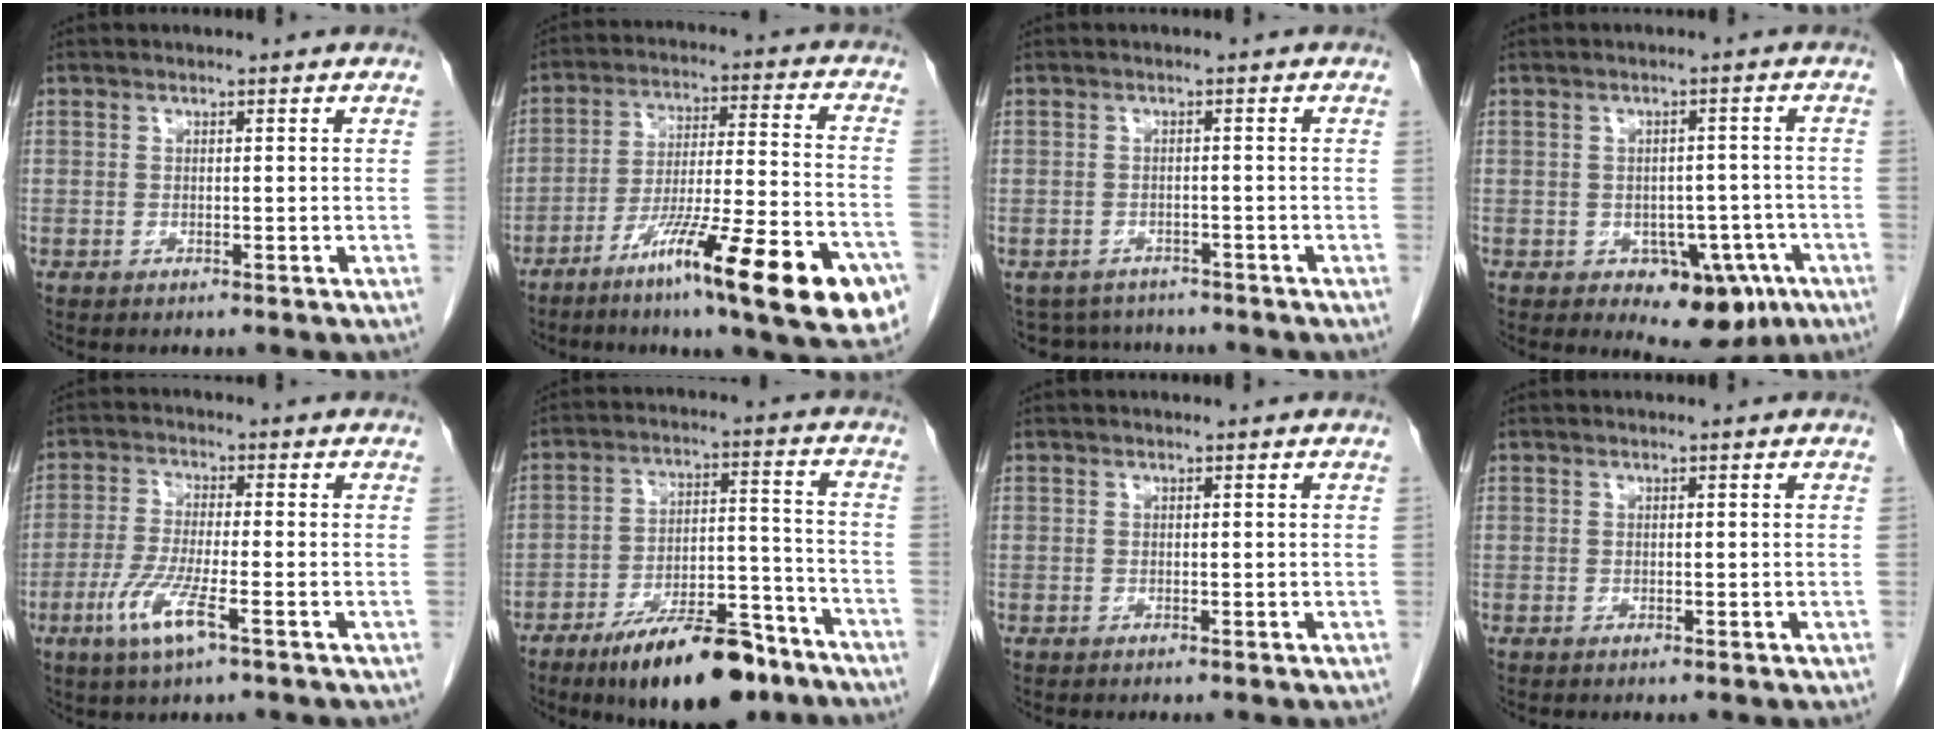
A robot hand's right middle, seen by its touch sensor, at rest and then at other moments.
{"total": 20.8, "force": [-11.3, 1.7, 17.4], "torque": [-0.216, -0.020, -0.175]}
{"total": 6.1, "force": [-5.5, 2.6, 0.3], "torque": [-0.005, 0.005, -0.074]}
{"total": 8.0, "force": [-3.9, 4.7, 5.1], "torque": [-0.044, 0.009, -0.040]}
{"total": 7.1, "force": [-3.3, 0.6, 6.3], "torque": [-0.135, -0.016, -0.063]}
{"total": 16.1, "force": [-11.6, 4.5, 10.1], "torque": [-0.139, 0.018, -0.185]}
{"total": 0.0}
{"total": 0.0}